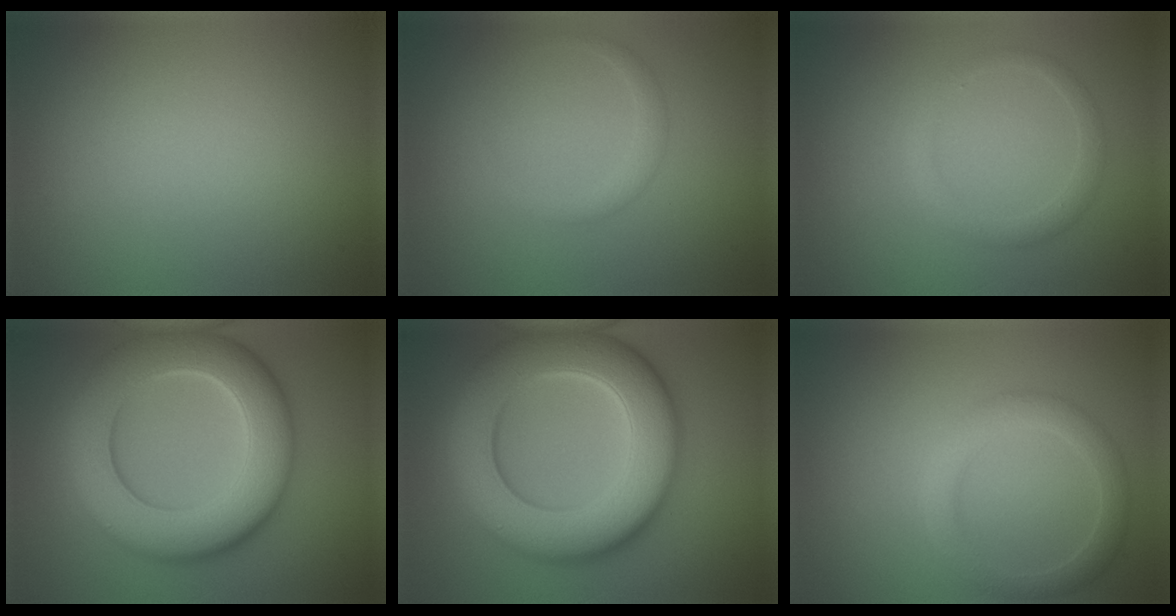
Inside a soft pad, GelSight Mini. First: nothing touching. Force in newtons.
{"total": 1.2, "press": 1.2, "slide": 0.1}
{"total": 1.7, "press": 1.7, "slide": 0.2}
{"total": 11.2, "press": 11.2, "slide": 0.5}
{"total": 12.7, "press": 12.7, "slide": 0.8}
{"total": 2.8, "press": 2.8, "slide": 0.0}